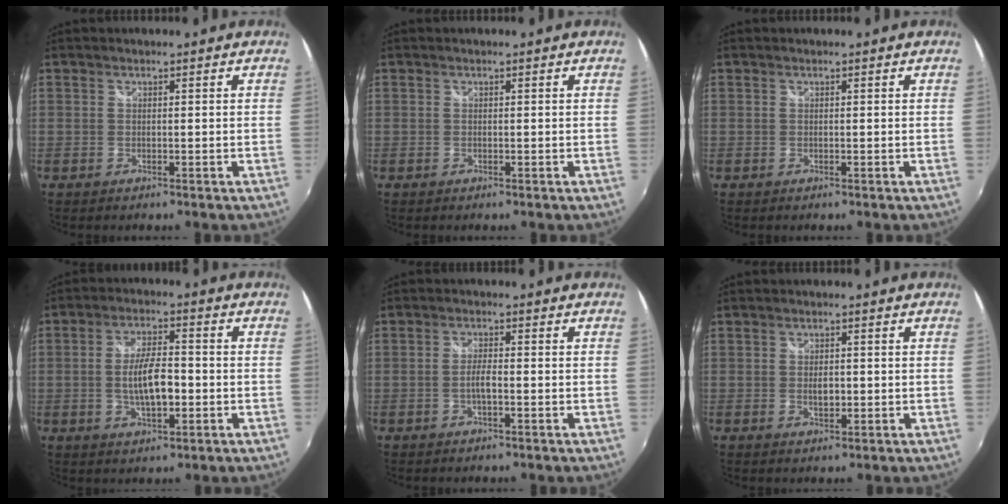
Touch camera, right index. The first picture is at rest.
{"total": 0.0}
{"total": 0.0}
{"total": 8.0, "force": [-1.5, 2.8, 7.4], "torque": [-0.140, 0.000, -0.021]}
{"total": 2.4, "force": [-0.9, 0.3, 2.2], "torque": [-0.047, 0.003, -0.017]}
{"total": 2.2, "force": [-0.2, 1.3, 1.8], "torque": [-0.031, -0.001, -0.003]}